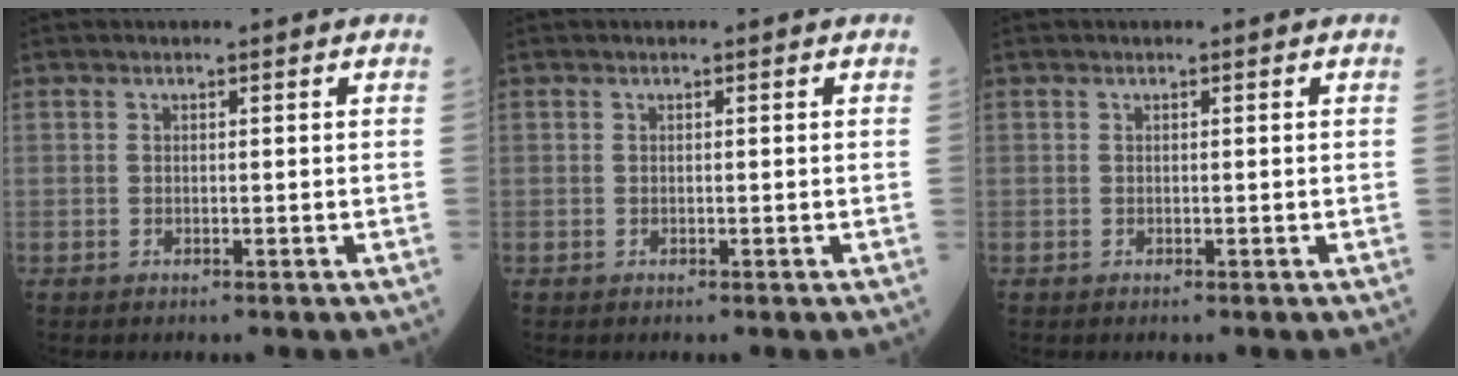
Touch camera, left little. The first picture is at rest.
{"total": 0.0}
{"total": 0.0}